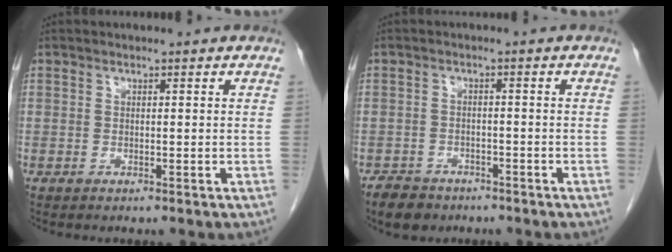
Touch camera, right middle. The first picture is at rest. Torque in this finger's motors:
{"motor_torque": [0.45, -0.33, -0.01, 0.02]}